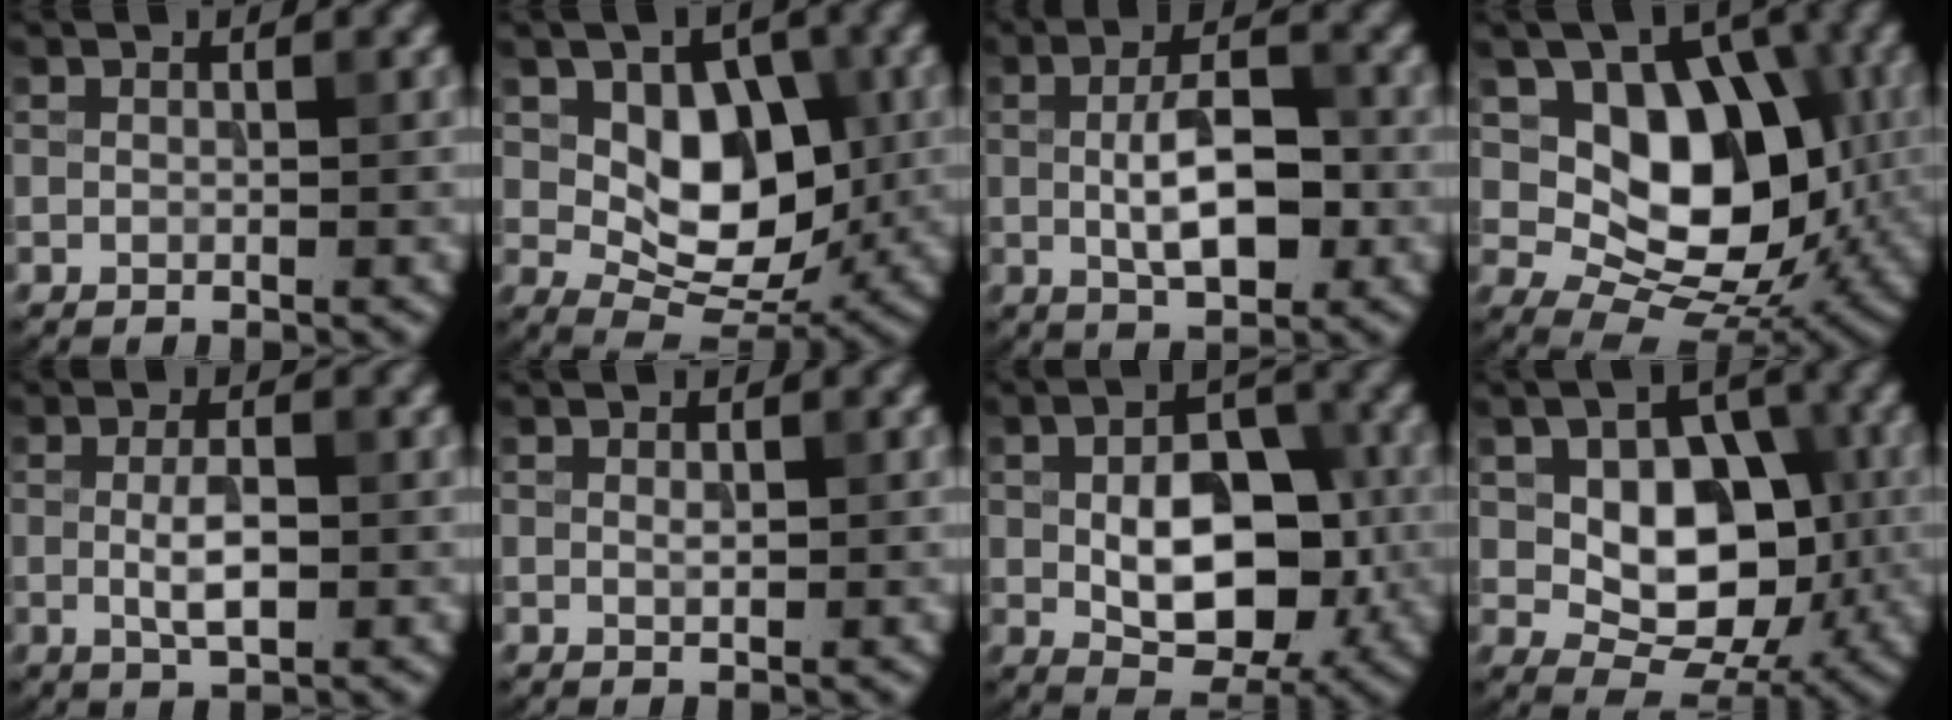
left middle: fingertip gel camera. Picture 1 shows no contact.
{"total": 7.4, "force": [0.8, 5.0, 5.5], "torque": [-0.083, -0.012, 0.016]}
{"total": 6.0, "force": [-0.3, 2.6, 5.3], "torque": [-0.097, 0.001, -0.006]}
{"total": 9.8, "force": [0.9, 7.0, 6.8], "torque": [-0.102, -0.010, 0.014]}
{"total": 3.1, "force": [-0.2, 1.1, 2.9], "torque": [-0.059, -0.003, -0.003]}
{"total": 0.7, "force": [0.1, 0.3, 0.6], "torque": [-0.011, 0.000, 0.003]}
{"total": 8.5, "force": [-0.5, 5.1, 6.8], "torque": [-0.113, 0.000, -0.008]}
{"total": 8.7, "force": [0.2, 5.9, 6.4], "torque": [-0.100, -0.003, 0.003]}